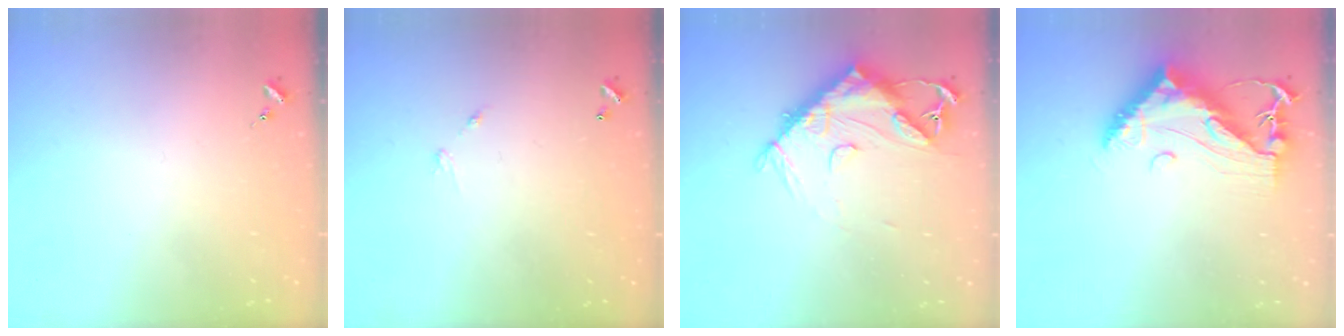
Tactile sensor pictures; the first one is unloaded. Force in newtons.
{"total": 4.5, "press": 4.5, "slide": 0.3}
{"total": 14.3, "press": 14.2, "slide": 1.3}
{"total": 14.4, "press": 14.3, "slide": 1.4}